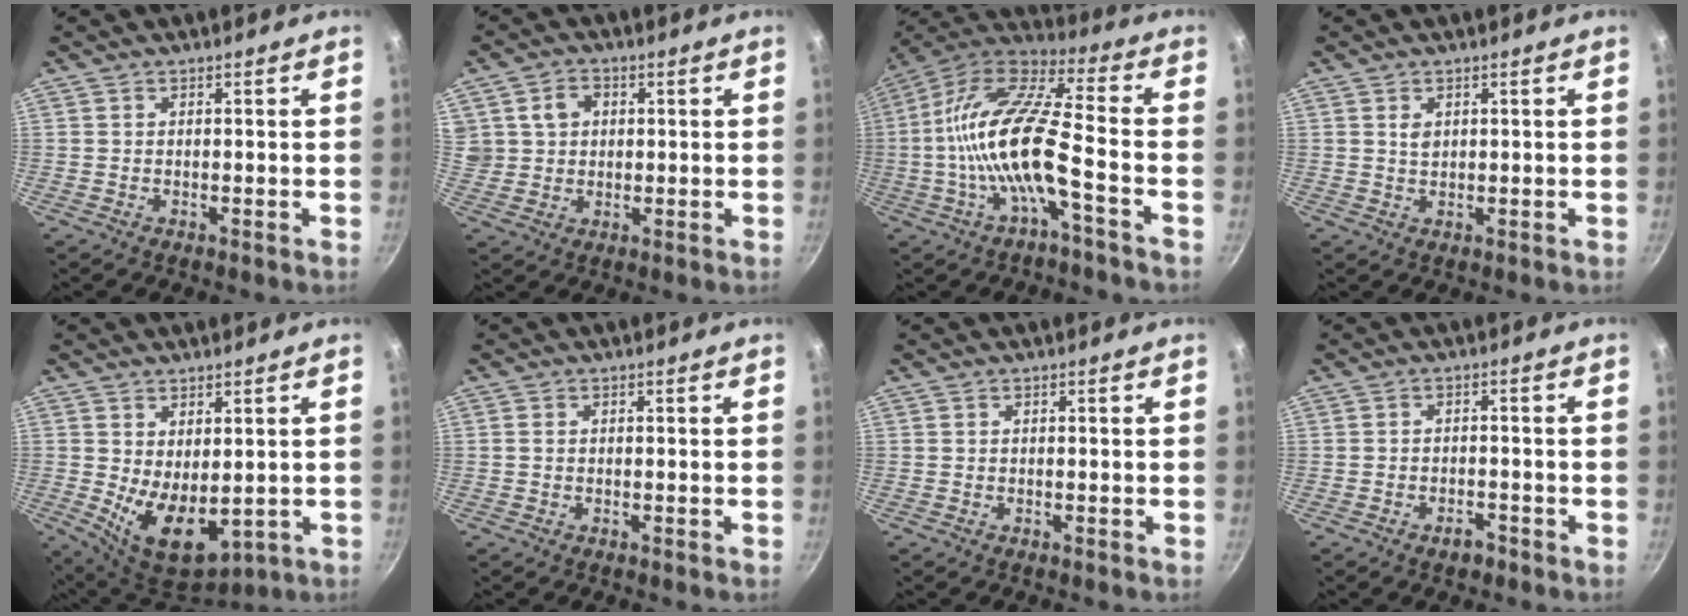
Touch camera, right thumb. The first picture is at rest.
{"total": 6.6, "force": [2.0, 5.5, 3.0], "torque": [-0.032, 0.007, 0.037]}
{"total": 17.5, "force": [-4.2, 4.7, 16.3], "torque": [-0.312, 0.042, -0.094]}
{"total": 1.9, "force": [0.7, 1.3, 1.1], "torque": [-0.017, -0.003, 0.013]}
{"total": 10.6, "force": [0.3, 6.1, 8.6], "torque": [-0.112, -0.027, 0.030]}
{"total": 0.6, "force": [0.0, 0.5, 0.4], "torque": [-0.008, 0.003, -0.001]}
{"total": 0.0}
{"total": 2.6, "force": [-1.8, 1.4, 1.2], "torque": [-0.012, 0.019, -0.022]}